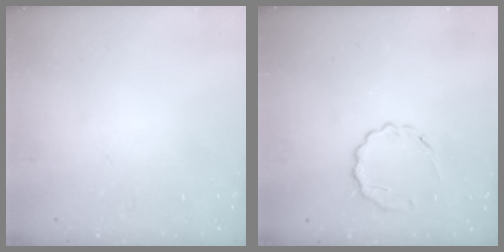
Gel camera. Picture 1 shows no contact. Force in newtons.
{"total": 5.8, "press": 5.6, "slide": 1.6}